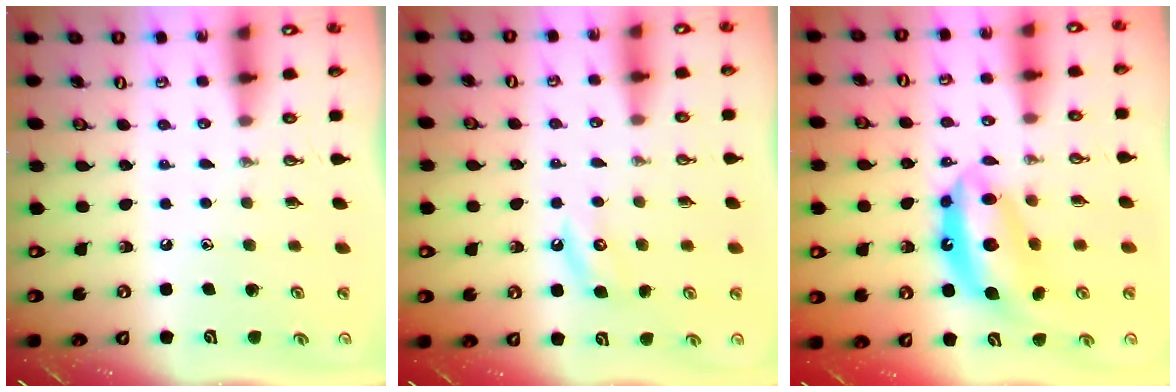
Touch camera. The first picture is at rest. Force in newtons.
{"total": 4.1, "press": 4.0, "slide": 0.6}
{"total": 12.6, "press": 12.5, "slide": 1.3}